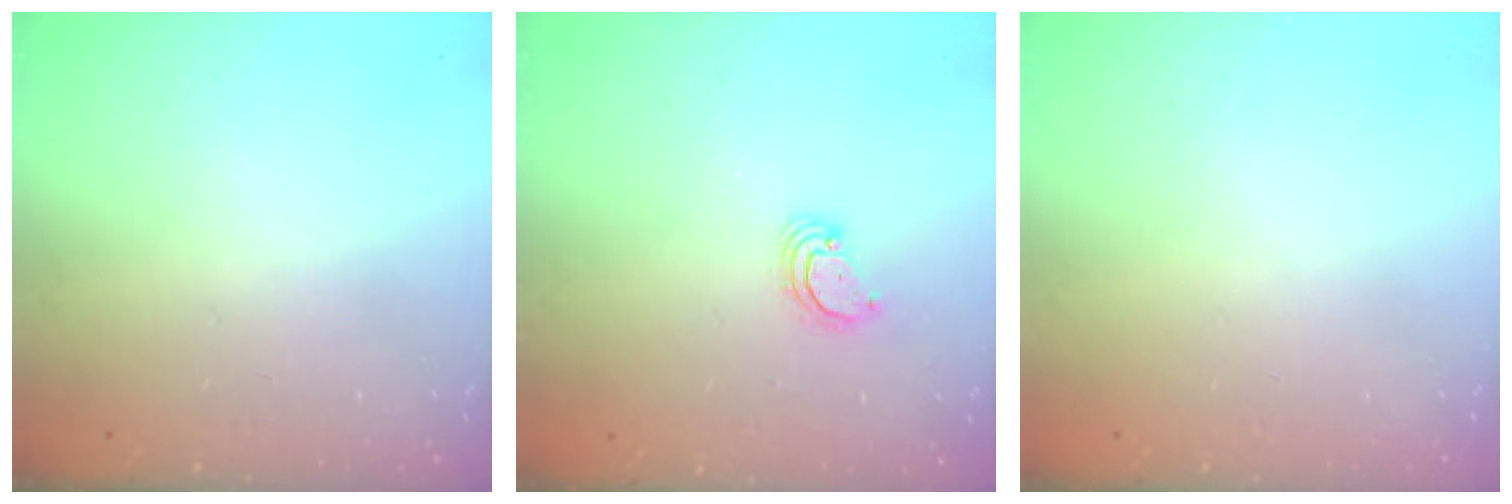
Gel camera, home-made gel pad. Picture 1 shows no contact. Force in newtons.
{"total": 2.9, "press": 2.9, "slide": 0.3}
{"total": 0.0}